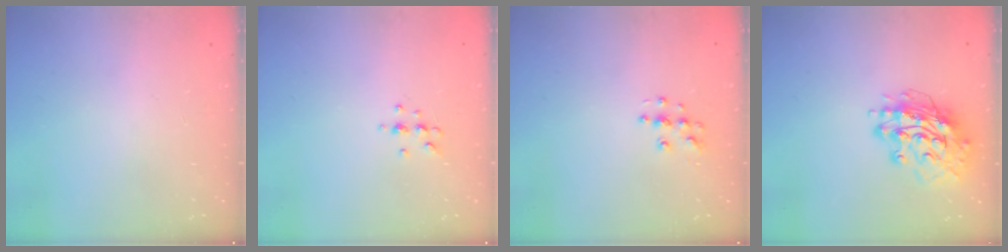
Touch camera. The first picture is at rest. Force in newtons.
{"total": 5.6, "press": 5.4, "slide": 1.5}
{"total": 4.8, "press": 4.8, "slide": 0.3}
{"total": 15.2, "press": 15.1, "slide": 1.6}